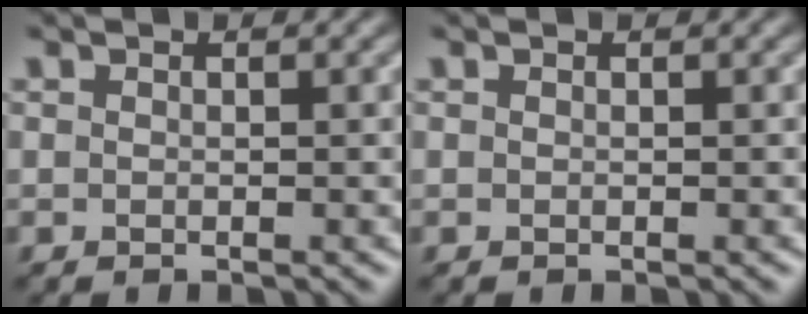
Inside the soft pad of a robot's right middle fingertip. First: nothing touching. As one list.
[{"total": 0.0}]